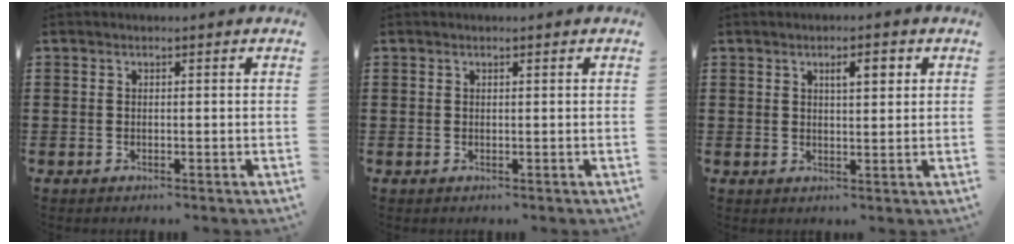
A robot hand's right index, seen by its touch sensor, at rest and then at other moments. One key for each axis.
{"total": 0.0}
{"total": 3.3, "fx": 1.3, "fy": 1.0, "fz": 2.8, "tx": -0.042, "ty": 0.001, "tz": 0.015}